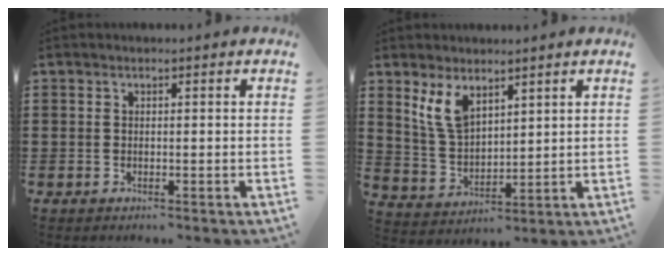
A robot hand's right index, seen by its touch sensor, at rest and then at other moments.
{"total": 6.5, "force": [3.9, 3.2, 4.2], "torque": [-0.101, -0.005, 0.070]}